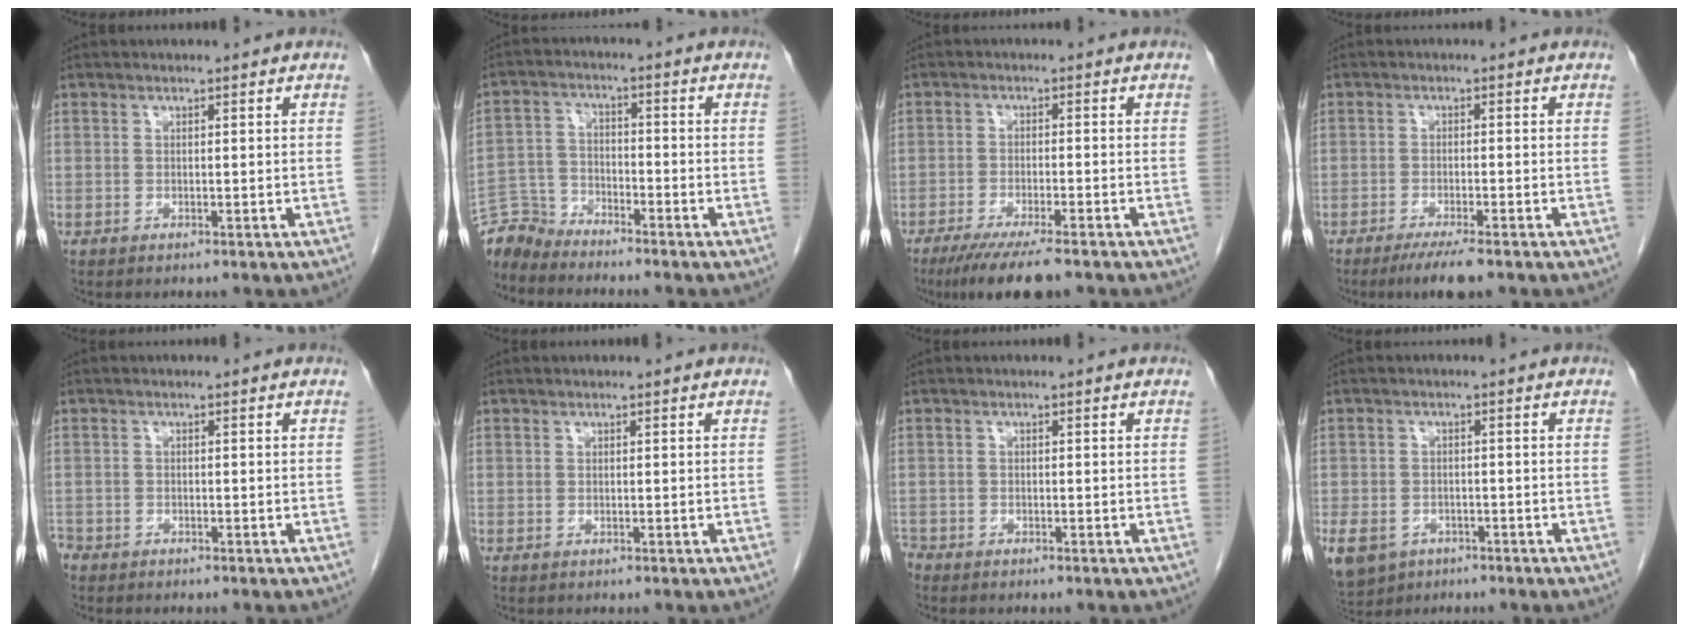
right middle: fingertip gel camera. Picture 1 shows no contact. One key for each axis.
{"total": 5.7, "fx": -5.6, "fy": 0.6, "fz": -0.9, "tx": 0.010, "ty": 0.002, "tz": -0.112}
{"total": 8.8, "fx": -6.6, "fy": 0.9, "fz": 5.7, "tx": -0.087, "ty": -0.019, "tz": -0.104}
{"total": 5.0, "fx": -3.6, "fy": 0.4, "fz": 3.4, "tx": -0.055, "ty": -0.011, "tz": -0.058}
{"total": 2.5, "fx": -2.1, "fy": 1.4, "fz": 0.3, "tx": -0.013, "ty": 0.000, "tz": -0.041}
{"total": 0.0}
{"total": 1.6, "fx": -1.4, "fy": 0.6, "fz": 0.1, "tx": -0.007, "ty": -0.002, "tz": -0.026}
{"total": 15.8, "fx": -7.9, "fy": 12.2, "fz": 6.3, "tx": -0.206, "ty": -0.016, "tz": -0.111}